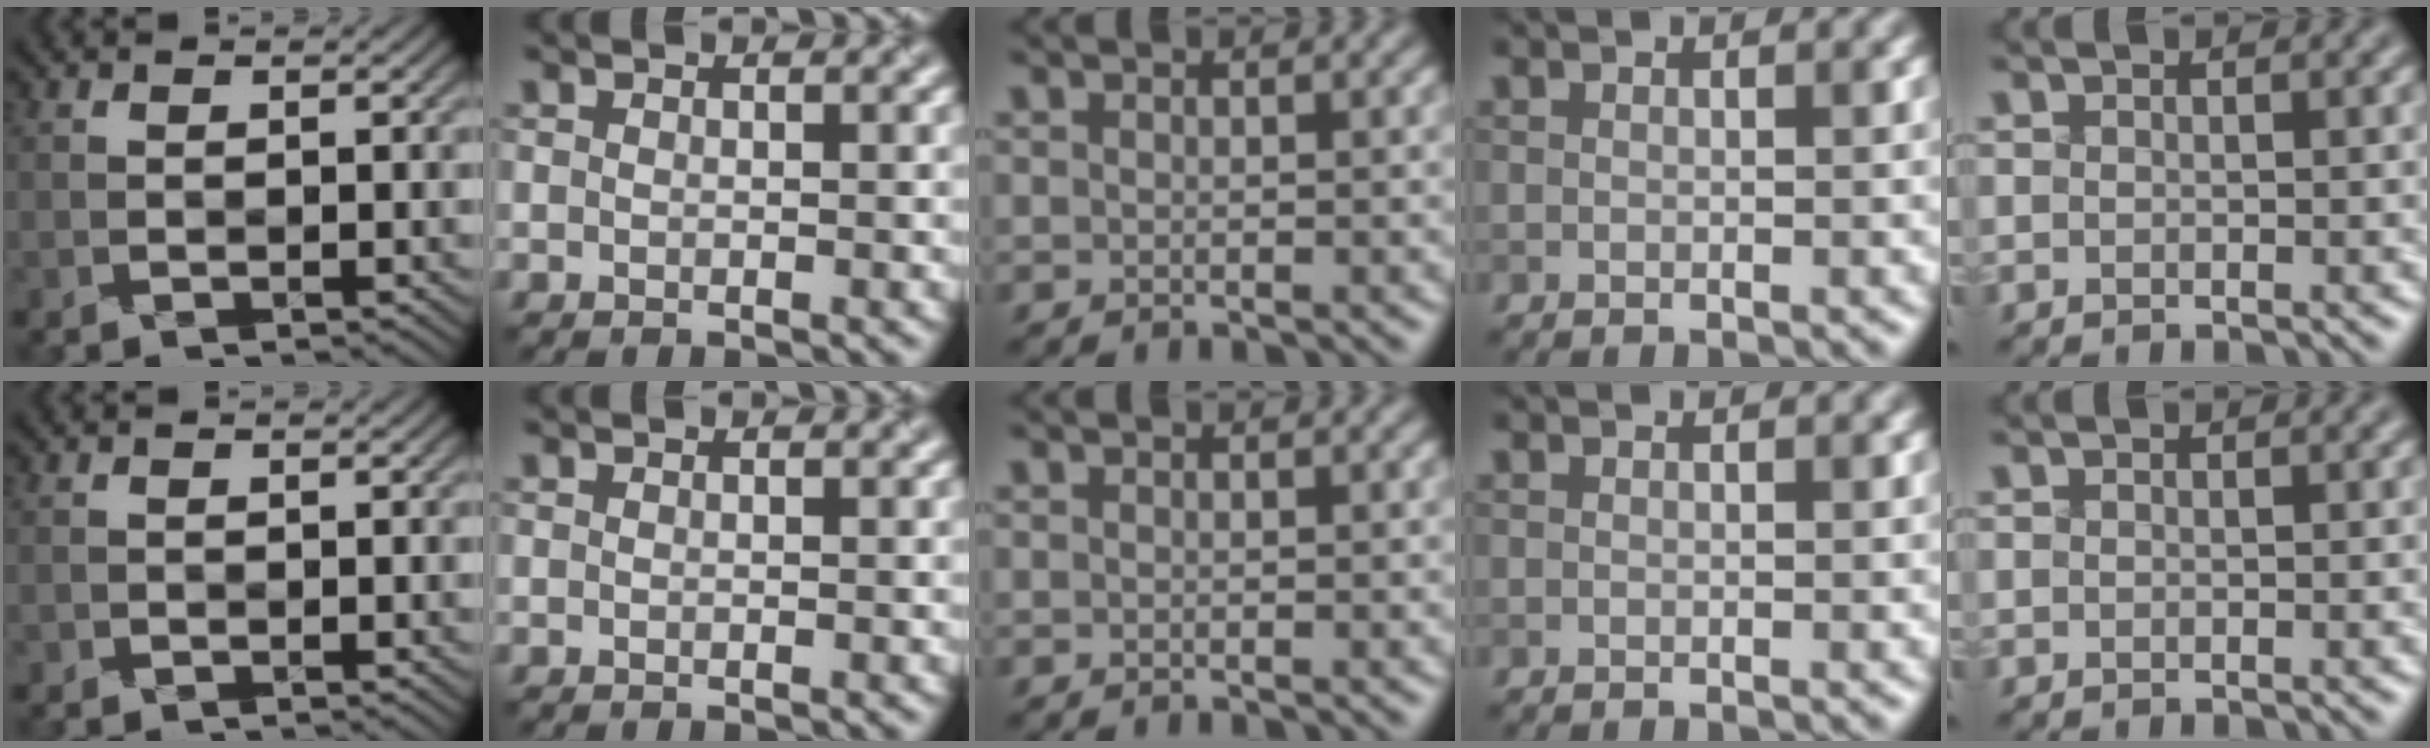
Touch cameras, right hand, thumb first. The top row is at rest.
{"thumb": {"total": 0.5, "force": [0.0, 0.5, 0.1], "torque": [-0.002, 0.001, 0.001]}}